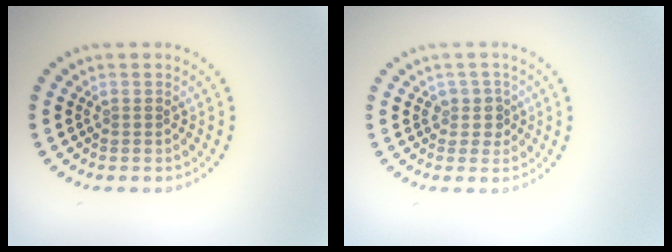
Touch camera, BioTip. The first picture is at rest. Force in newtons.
{"total": 1.7, "press": 1.4, "slide": 1.0}